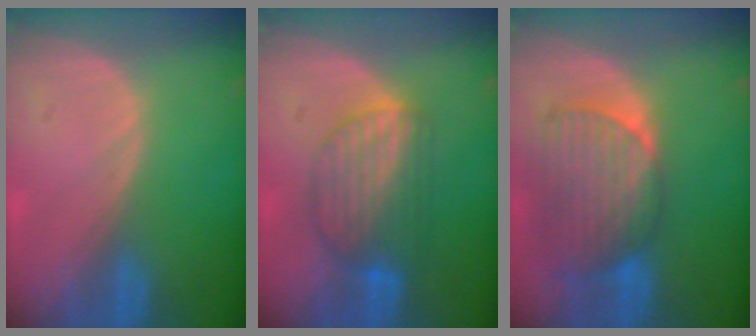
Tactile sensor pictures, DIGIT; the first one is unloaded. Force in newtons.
{"total": 7.1, "press": 7.0, "slide": 1.3}
{"total": 9.2, "press": 8.3, "slide": 3.9}